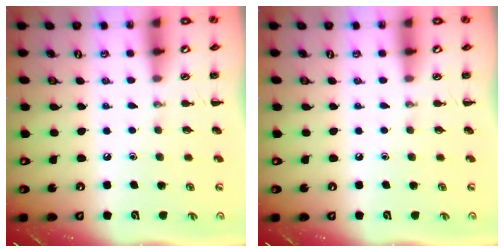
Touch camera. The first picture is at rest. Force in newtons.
{"total": 0.0}